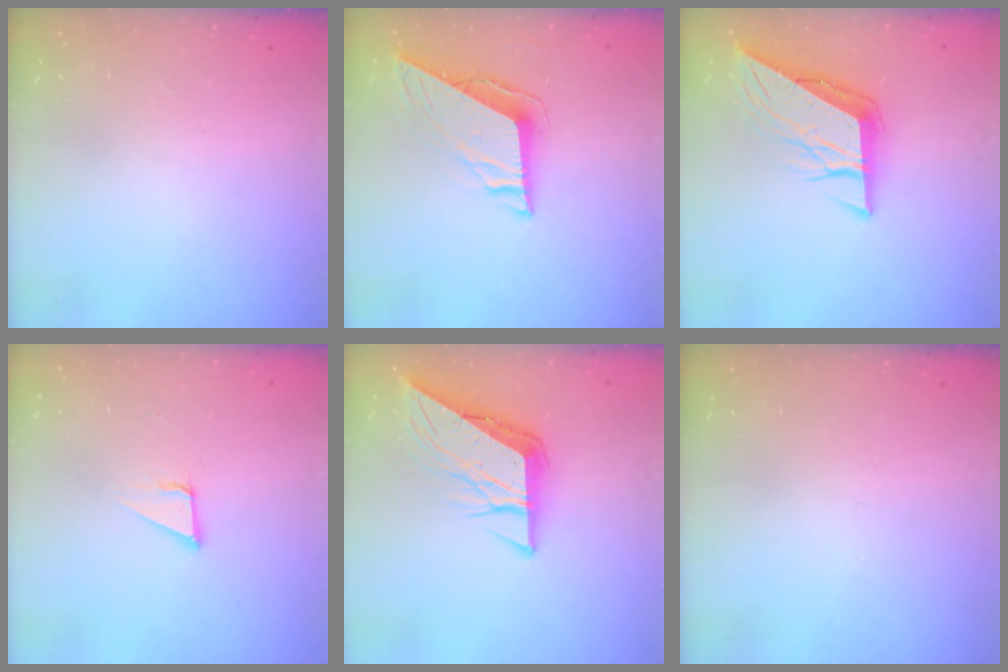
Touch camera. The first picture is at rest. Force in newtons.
{"total": 8.5, "press": 8.5, "slide": 0.3}
{"total": 9.2, "press": 9.1, "slide": 0.8}
{"total": 3.3, "press": 3.3, "slide": 0.1}
{"total": 9.3, "press": 9.2, "slide": 1.2}
{"total": 0.0}